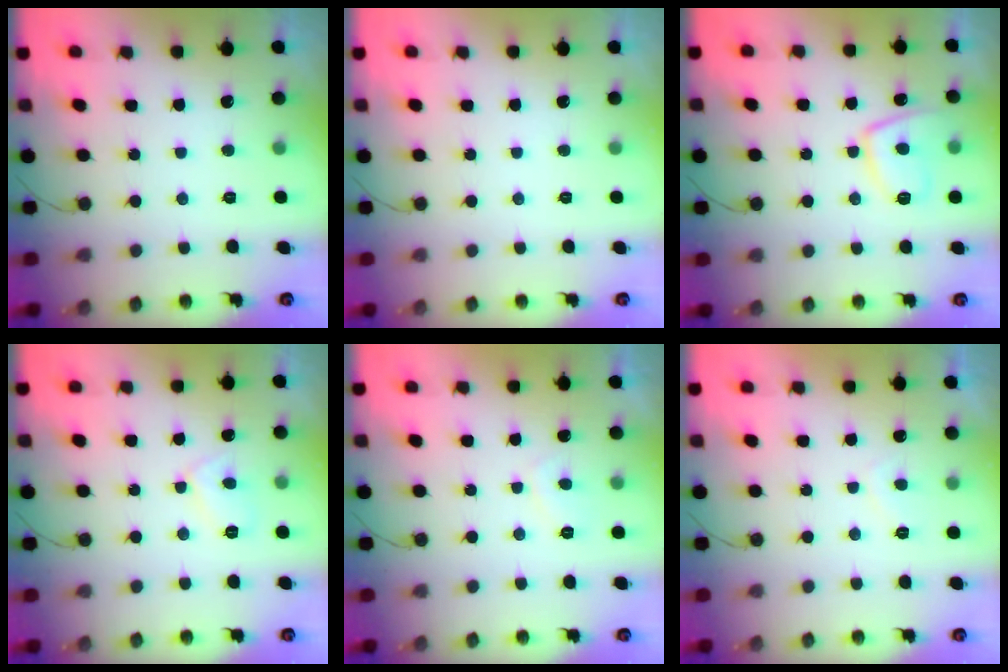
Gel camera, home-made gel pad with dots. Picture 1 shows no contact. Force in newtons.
{"total": 0.0}
{"total": 9.9, "press": 9.8, "slide": 1.3}
{"total": 5.2, "press": 5.2, "slide": 0.3}
{"total": 2.3, "press": 2.2, "slide": 0.8}
{"total": 1.5, "press": 1.3, "slide": 0.7}